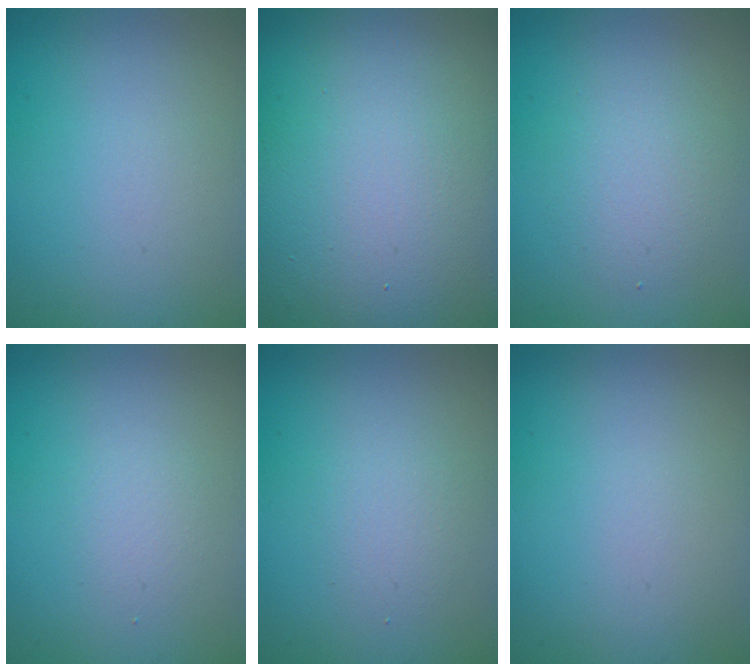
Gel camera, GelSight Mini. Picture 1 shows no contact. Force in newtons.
{"total": 20.8, "press": 20.8, "slide": 0.9}
{"total": 2.7, "press": 2.7, "slide": 0.2}
{"total": 1.2, "press": 1.2, "slide": 0.0}
{"total": 1.8, "press": 1.8, "slide": 0.1}
{"total": 0.0}